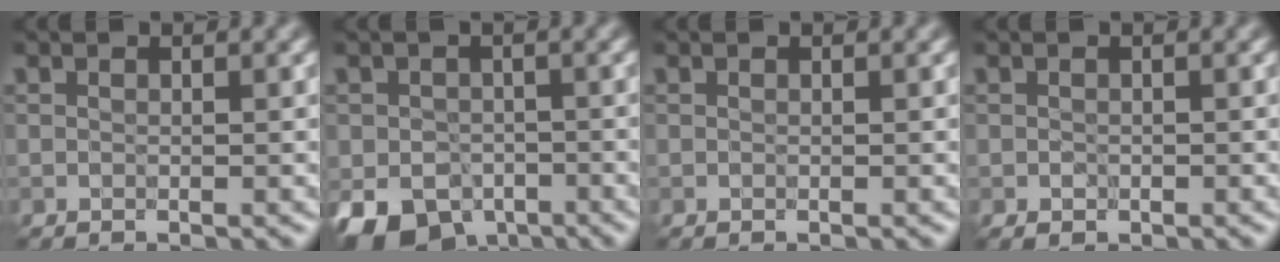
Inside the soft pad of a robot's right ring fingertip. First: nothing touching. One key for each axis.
{"total": 6.5, "fx": -3.4, "fy": 4.8, "fz": 2.8, "tx": -0.043, "ty": -0.022, "tz": -0.054}
{"total": 0.0}
{"total": 0.6, "fx": -0.1, "fy": 0.6, "fz": 0.1, "tx": 0.003, "ty": -0.003, "tz": -0.003}